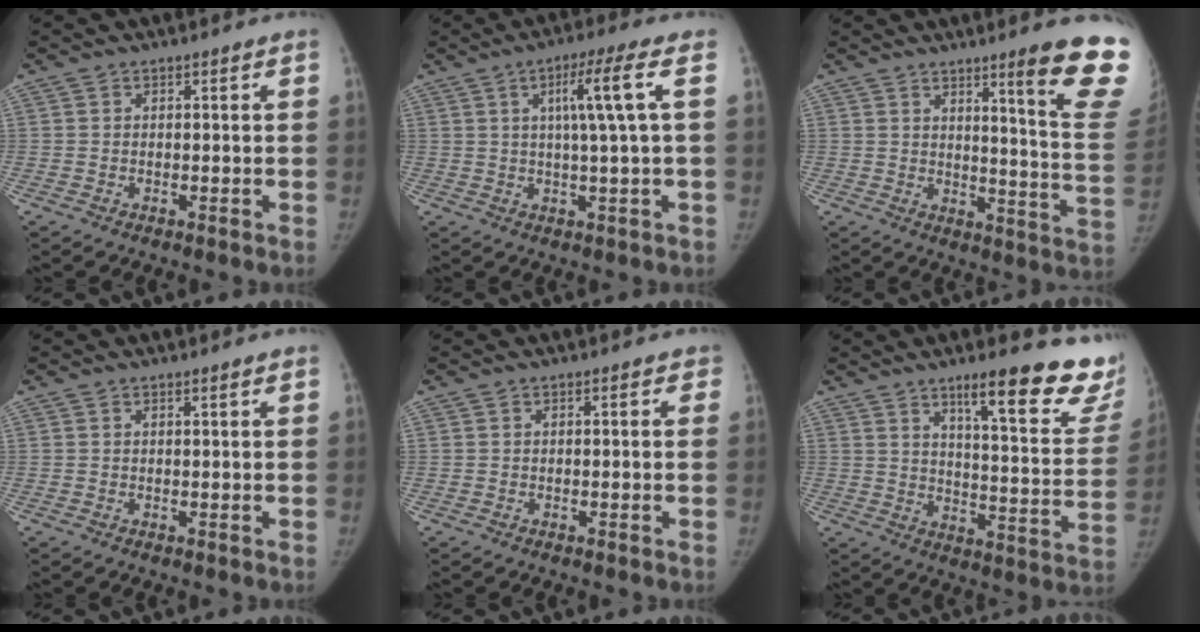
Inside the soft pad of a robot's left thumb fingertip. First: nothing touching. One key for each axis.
{"total": 8.1, "fx": 1.9, "fy": -0.7, "fz": 7.9, "tx": -0.147, "ty": 0.003, "tz": 0.033}
{"total": 17.2, "fx": 10.9, "fy": 1.0, "fz": 13.2, "tx": -0.134, "ty": -0.079, "tz": 0.140}
{"total": 0.6, "fx": 0.5, "fy": 0.0, "fz": 0.4, "tx": -0.008, "ty": -0.003, "tz": 0.009}
{"total": 1.2, "fx": 0.5, "fy": 0.7, "fz": 0.9, "tx": 0.005, "ty": 0.002, "tz": -0.001}
{"total": 22.0, "fx": 15.6, "fy": 4.4, "fz": 14.9, "tx": -0.159, "ty": -0.091, "tz": 0.207}